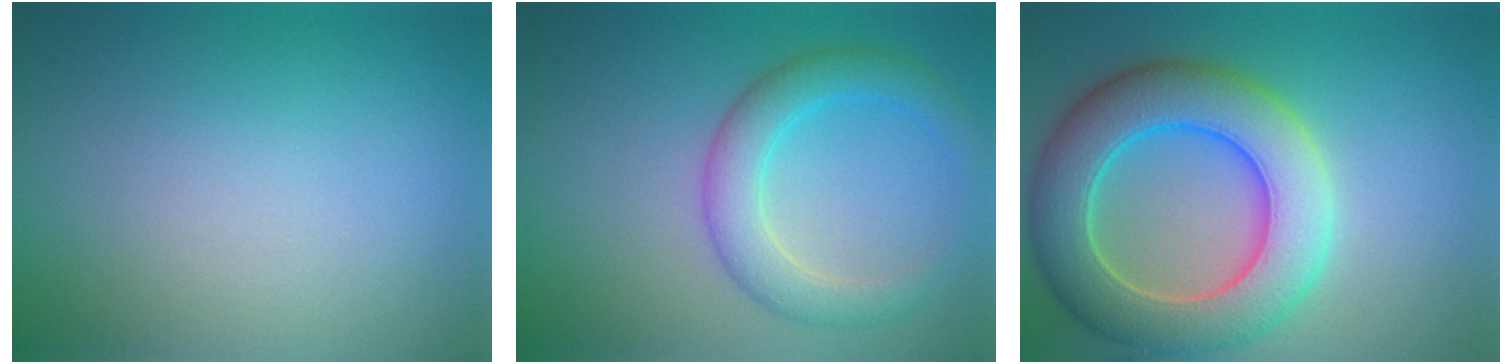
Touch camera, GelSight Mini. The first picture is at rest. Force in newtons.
{"total": 4.4, "press": 4.4, "slide": 0.0}
{"total": 9.2, "press": 9.2, "slide": 0.6}